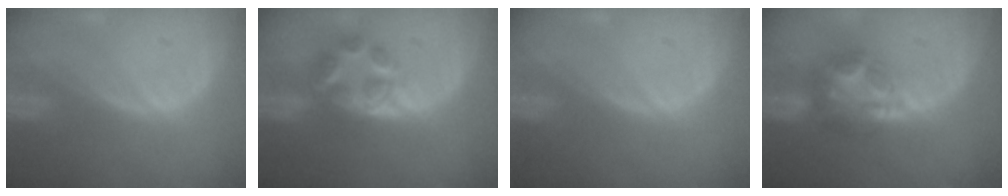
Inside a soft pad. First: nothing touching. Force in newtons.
{"total": 6.0, "press": 5.4, "slide": 2.6}
{"total": 0.0}
{"total": 7.1, "press": 6.3, "slide": 3.2}